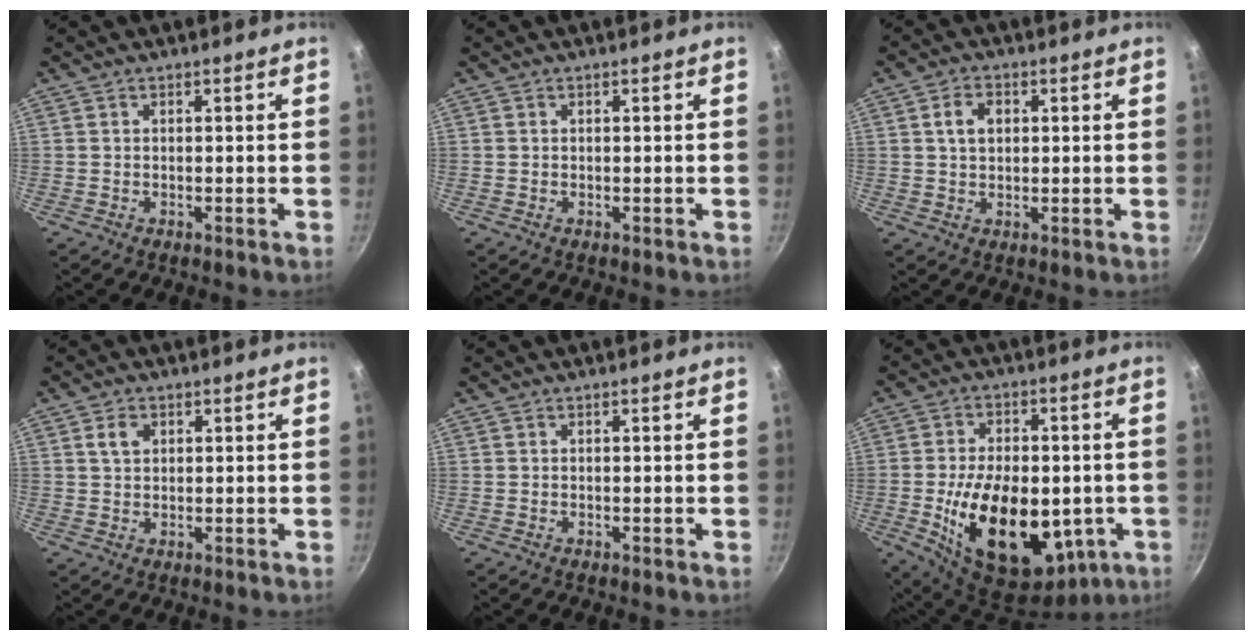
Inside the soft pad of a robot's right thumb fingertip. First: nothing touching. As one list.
[{"total": 0.0}, {"total": 4.6, "force": [1.1, 3.2, 3.1], "torque": [-0.039, 0.004, 0.017]}, {"total": 3.2, "force": [1.2, 2.3, 1.9], "torque": [-0.024, 0.001, 0.021]}, {"total": 0.0}, {"total": 24.1, "force": [-4.6, 14.5, 18.6], "torque": [-0.292, 0.002, -0.052]}]